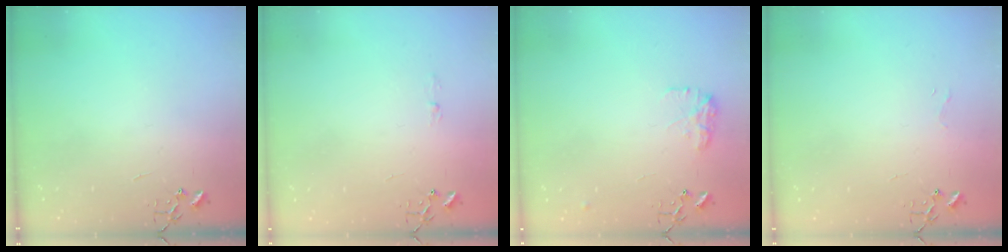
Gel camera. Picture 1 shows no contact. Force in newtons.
{"total": 2.9, "press": 2.9, "slide": 0.4}
{"total": 9.5, "press": 9.5, "slide": 0.4}
{"total": 3.4, "press": 3.4, "slide": 0.3}